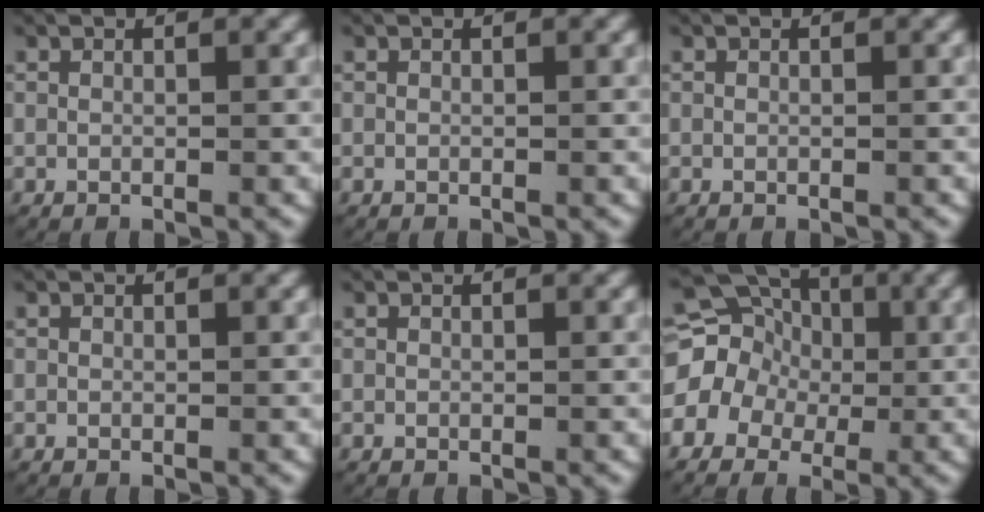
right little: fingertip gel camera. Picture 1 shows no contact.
{"total": 0.0}
{"total": 0.0}
{"total": 0.0}
{"total": 0.0}
{"total": 13.5, "force": [1.8, 12.1, 5.7], "torque": [-0.144, -0.019, 0.018]}